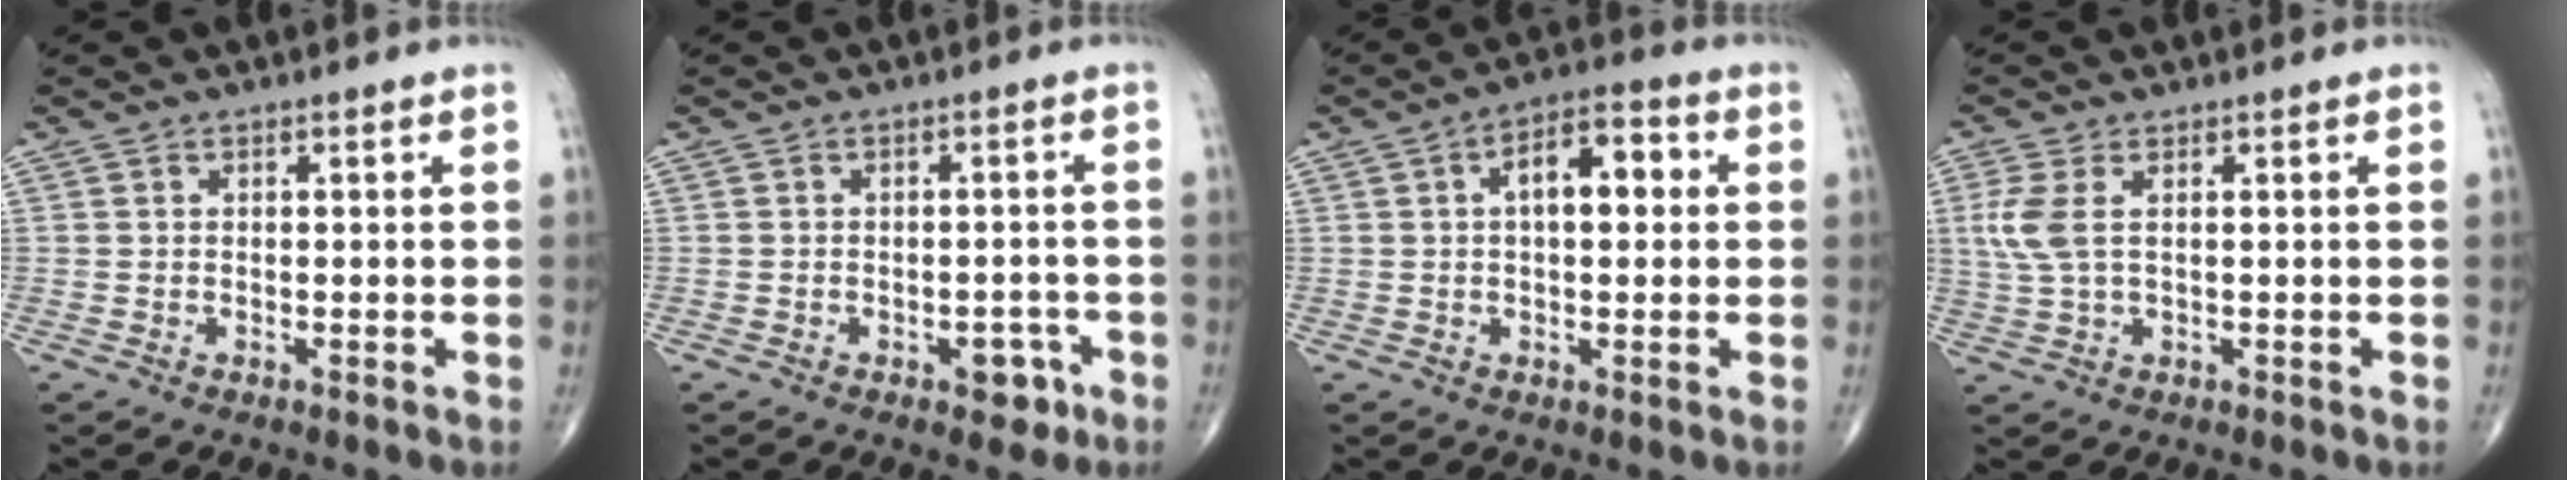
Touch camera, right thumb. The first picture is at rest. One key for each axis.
{"total": 2.0, "fx": -1.0, "fy": 1.3, "fz": 1.1, "tx": -0.005, "ty": 0.007, "tz": -0.011}
{"total": 8.8, "fx": 1.6, "fy": 4.4, "fz": 7.4, "tx": -0.098, "ty": 0.023, "tz": 0.017}
{"total": 5.0, "fx": 1.1, "fy": 2.1, "fz": 4.3, "tx": -0.124, "ty": 0.004, "tz": 0.029}